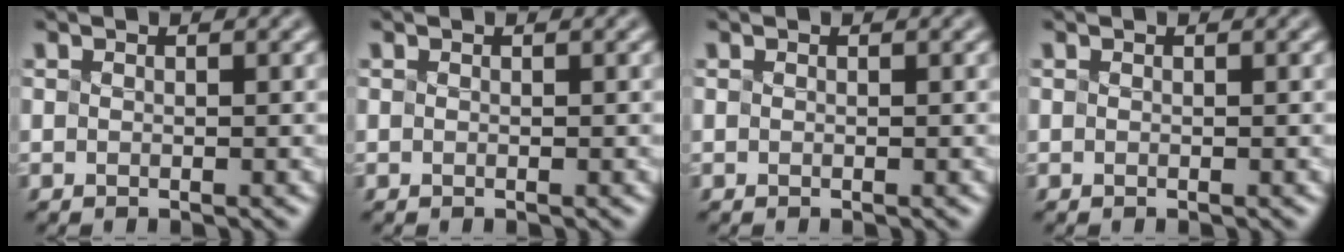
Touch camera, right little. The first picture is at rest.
{"total": 0.0}
{"total": 0.0}
{"total": 0.0}